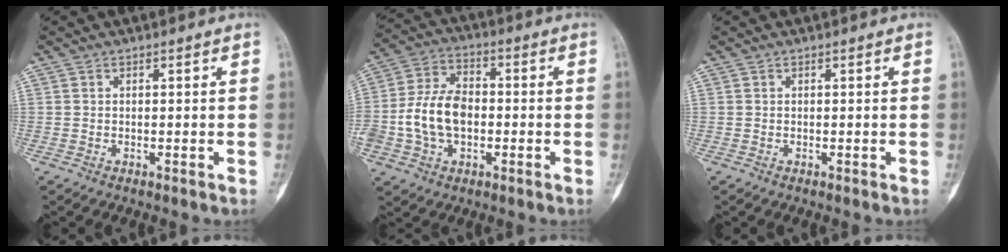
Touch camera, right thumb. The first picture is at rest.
{"total": 11.6, "force": [-1.6, 7.7, 8.5], "torque": [-0.159, 0.031, -0.038]}
{"total": 0.0}